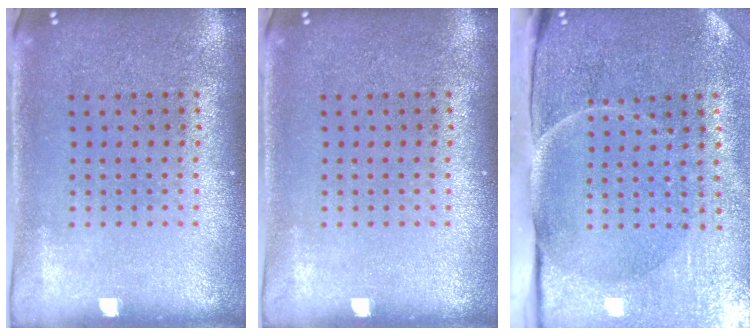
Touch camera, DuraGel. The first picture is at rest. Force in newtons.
{"total": 0.0}
{"total": 5.0, "press": 3.9, "slide": 3.1}